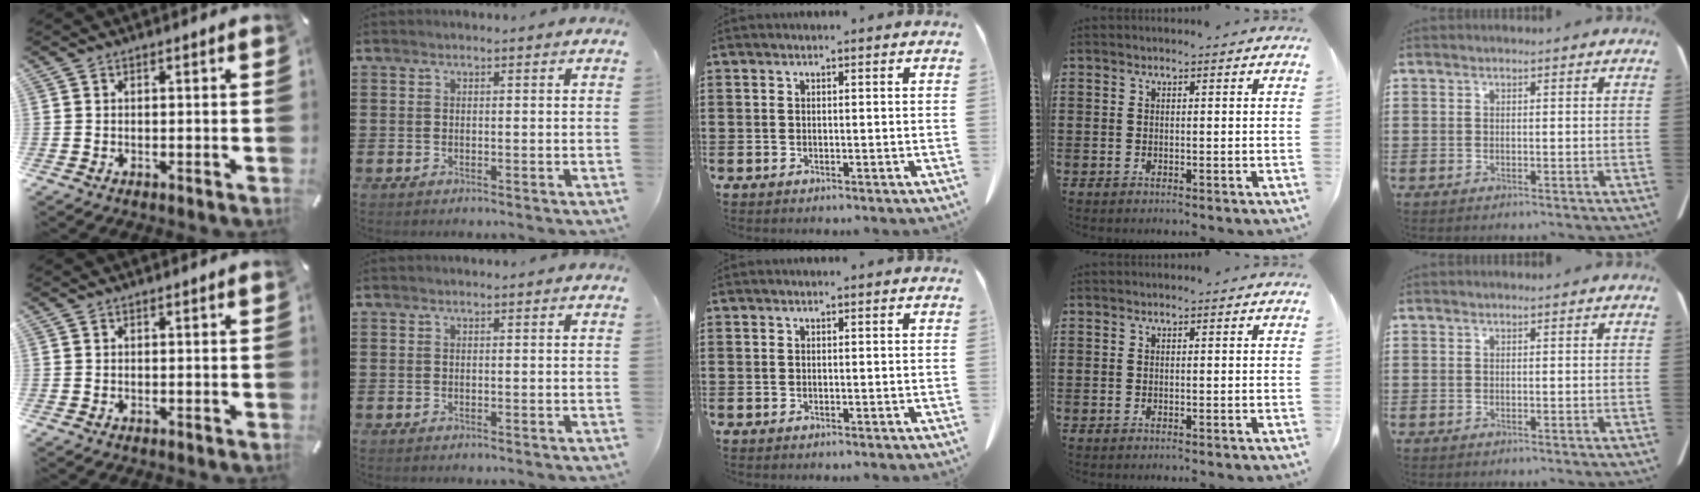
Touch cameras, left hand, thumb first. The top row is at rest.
{}